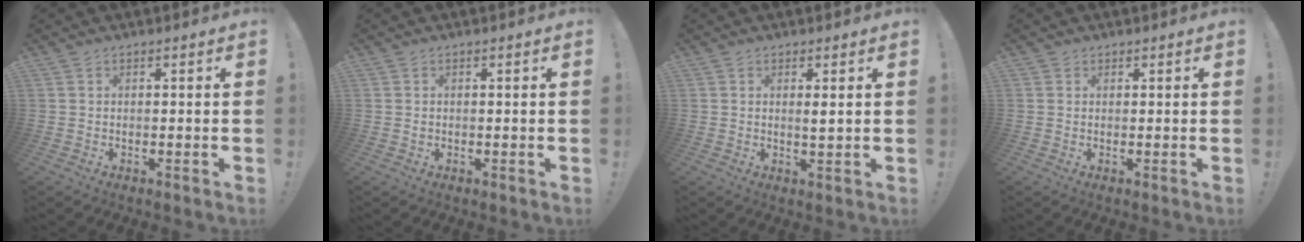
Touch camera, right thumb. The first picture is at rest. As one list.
[{"total": 0.0}, {"total": 1.9, "force": [0.7, 0.1, 1.7], "torque": [-0.021, -0.009, 0.008]}, {"total": 0.8, "force": [0.6, 0.5, -0.2], "torque": [0.004, 0.000, 0.012]}]